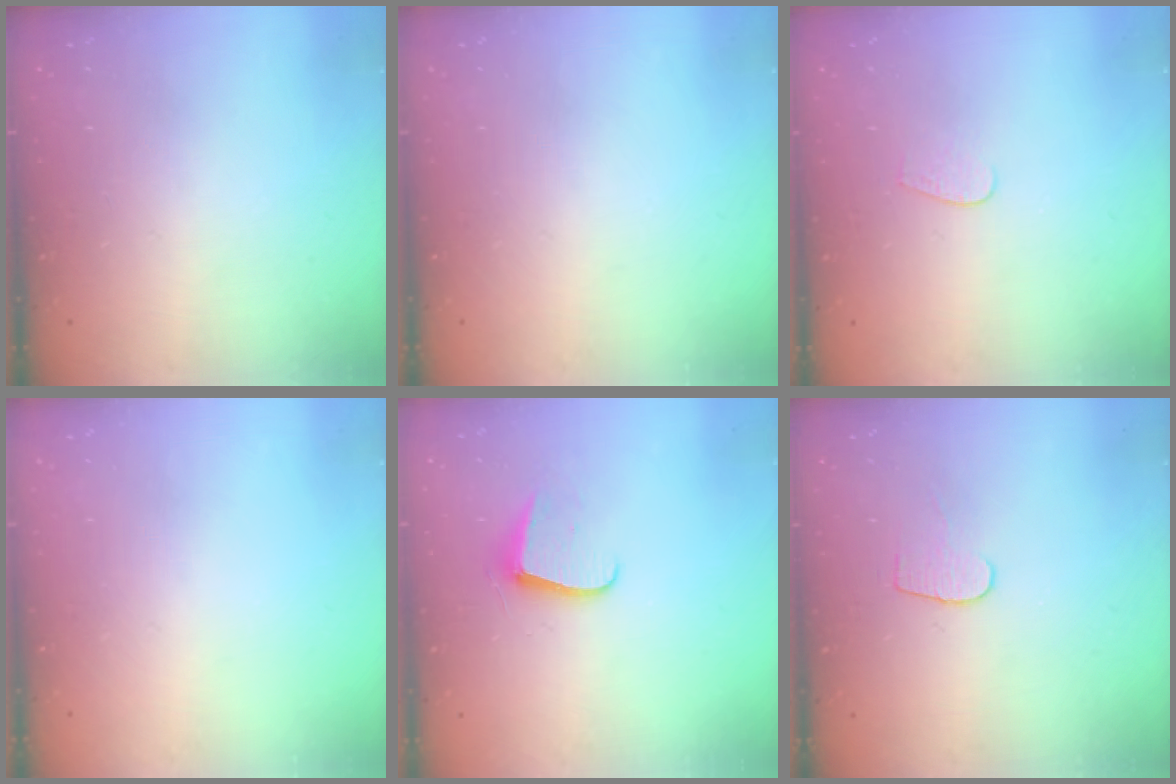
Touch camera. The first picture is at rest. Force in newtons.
{"total": 0.0}
{"total": 3.5, "press": 3.5, "slide": 0.3}
{"total": 0.0}
{"total": 7.2, "press": 7.2, "slide": 0.5}
{"total": 5.4, "press": 5.4, "slide": 0.6}